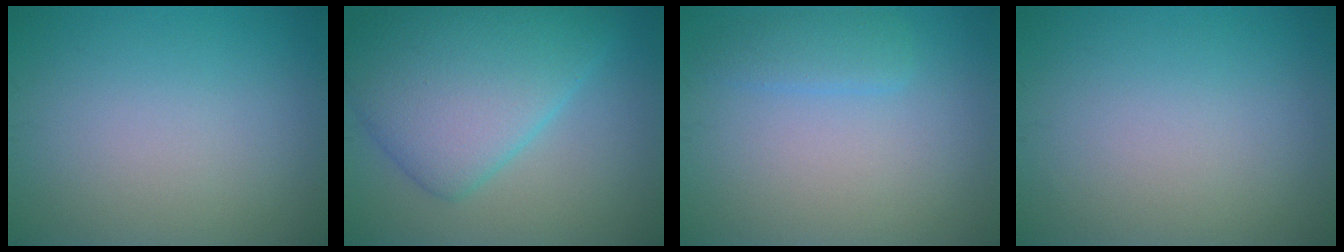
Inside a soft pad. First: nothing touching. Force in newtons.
{"total": 8.7, "press": 8.7, "slide": 0.1}
{"total": 1.8, "press": 1.8, "slide": 0.2}
{"total": 0.0}